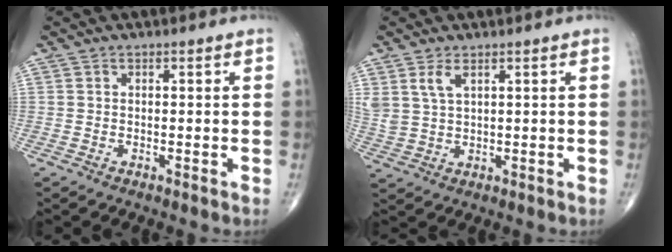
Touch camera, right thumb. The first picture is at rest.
{"total": 4.4, "force": [2.3, 2.0, 3.1], "torque": [-0.070, -0.006, 0.057]}